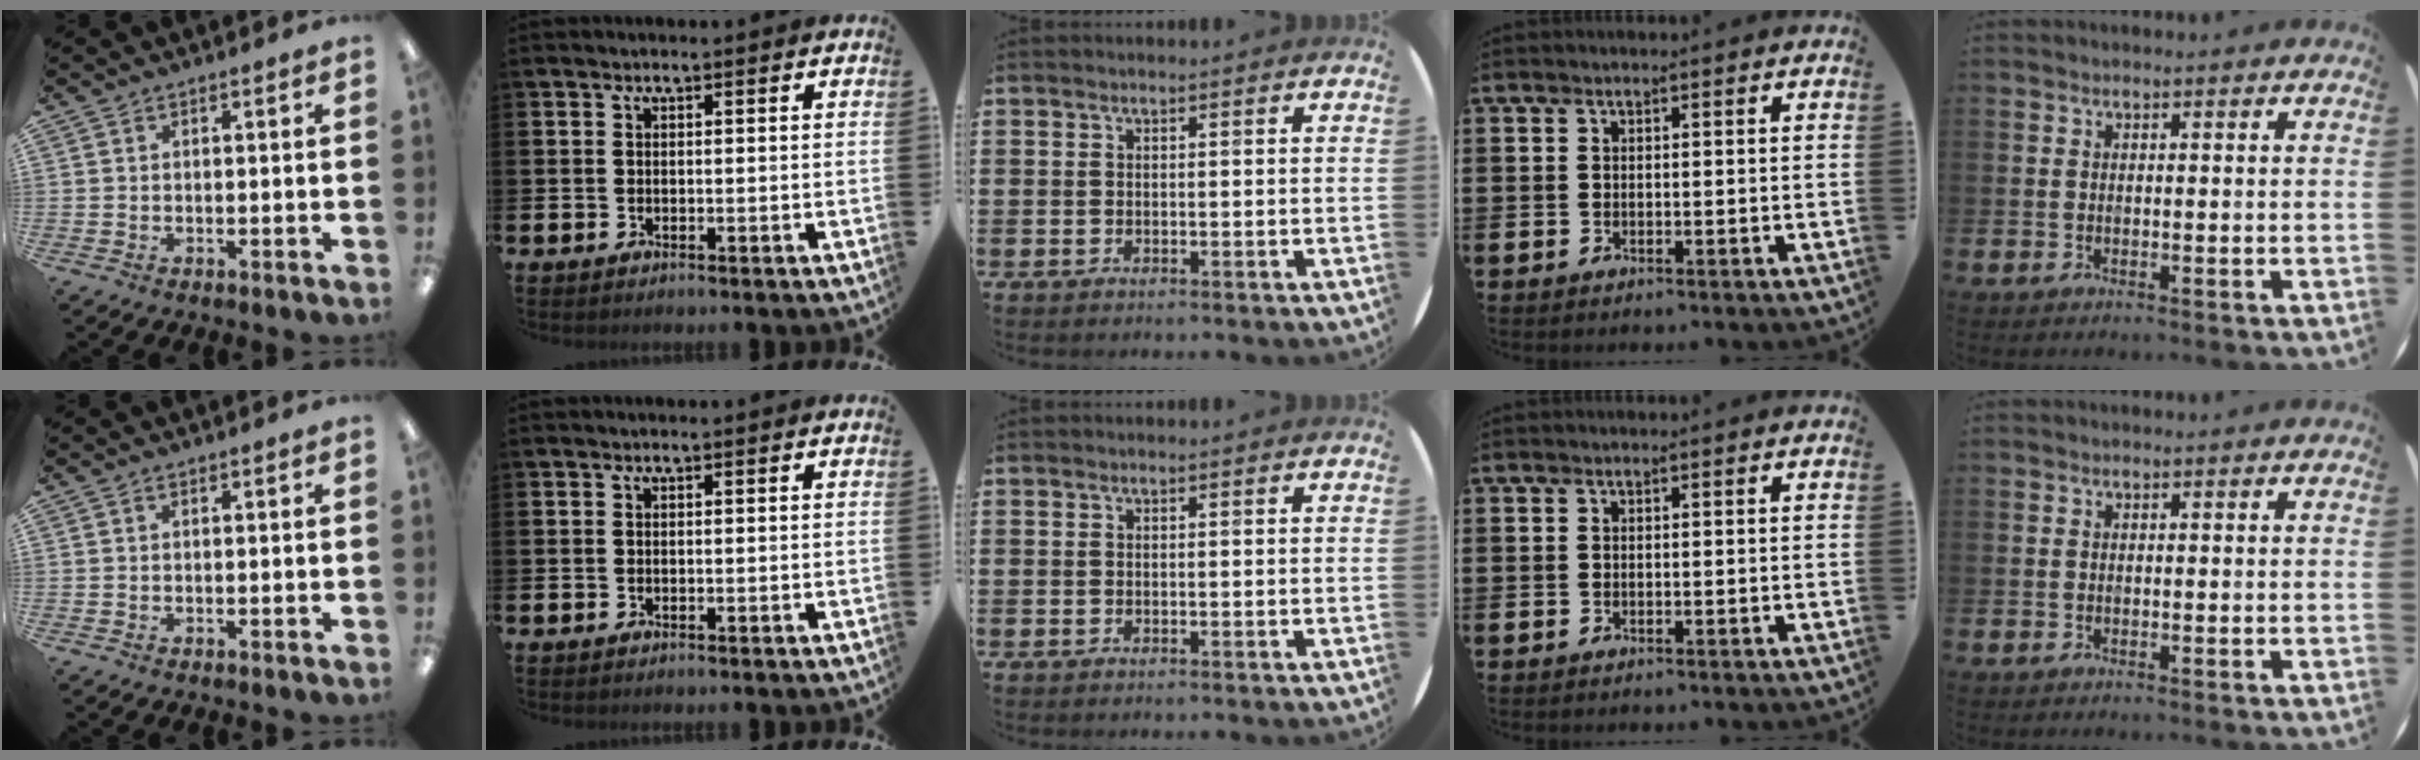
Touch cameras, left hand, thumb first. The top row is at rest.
{}